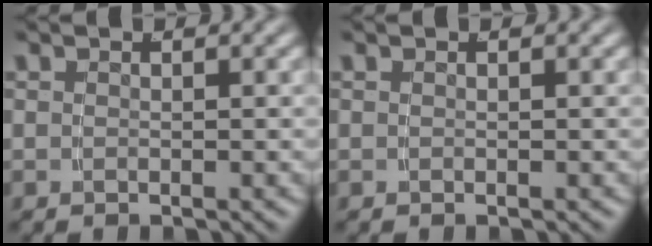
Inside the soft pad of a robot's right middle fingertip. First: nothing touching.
{"total": 0.0}